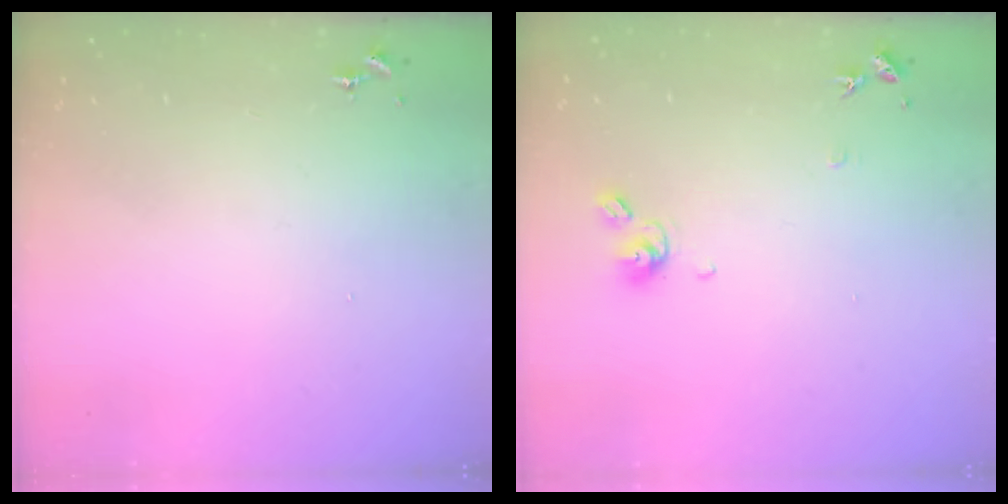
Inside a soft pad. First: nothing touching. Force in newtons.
{"total": 7.9, "press": 7.9, "slide": 0.8}